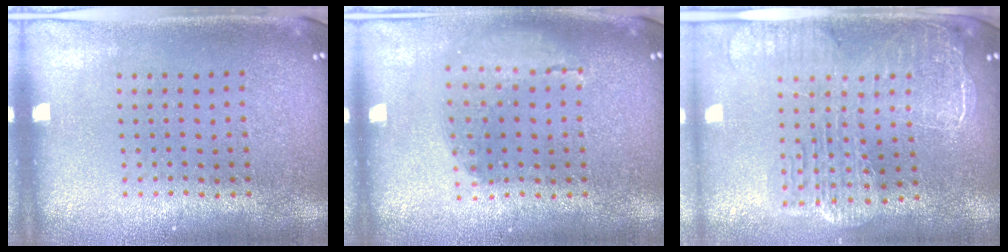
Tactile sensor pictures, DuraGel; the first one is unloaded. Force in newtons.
{"total": 1.2, "press": 1.2, "slide": 0.3}
{"total": 2.5, "press": 2.2, "slide": 1.2}